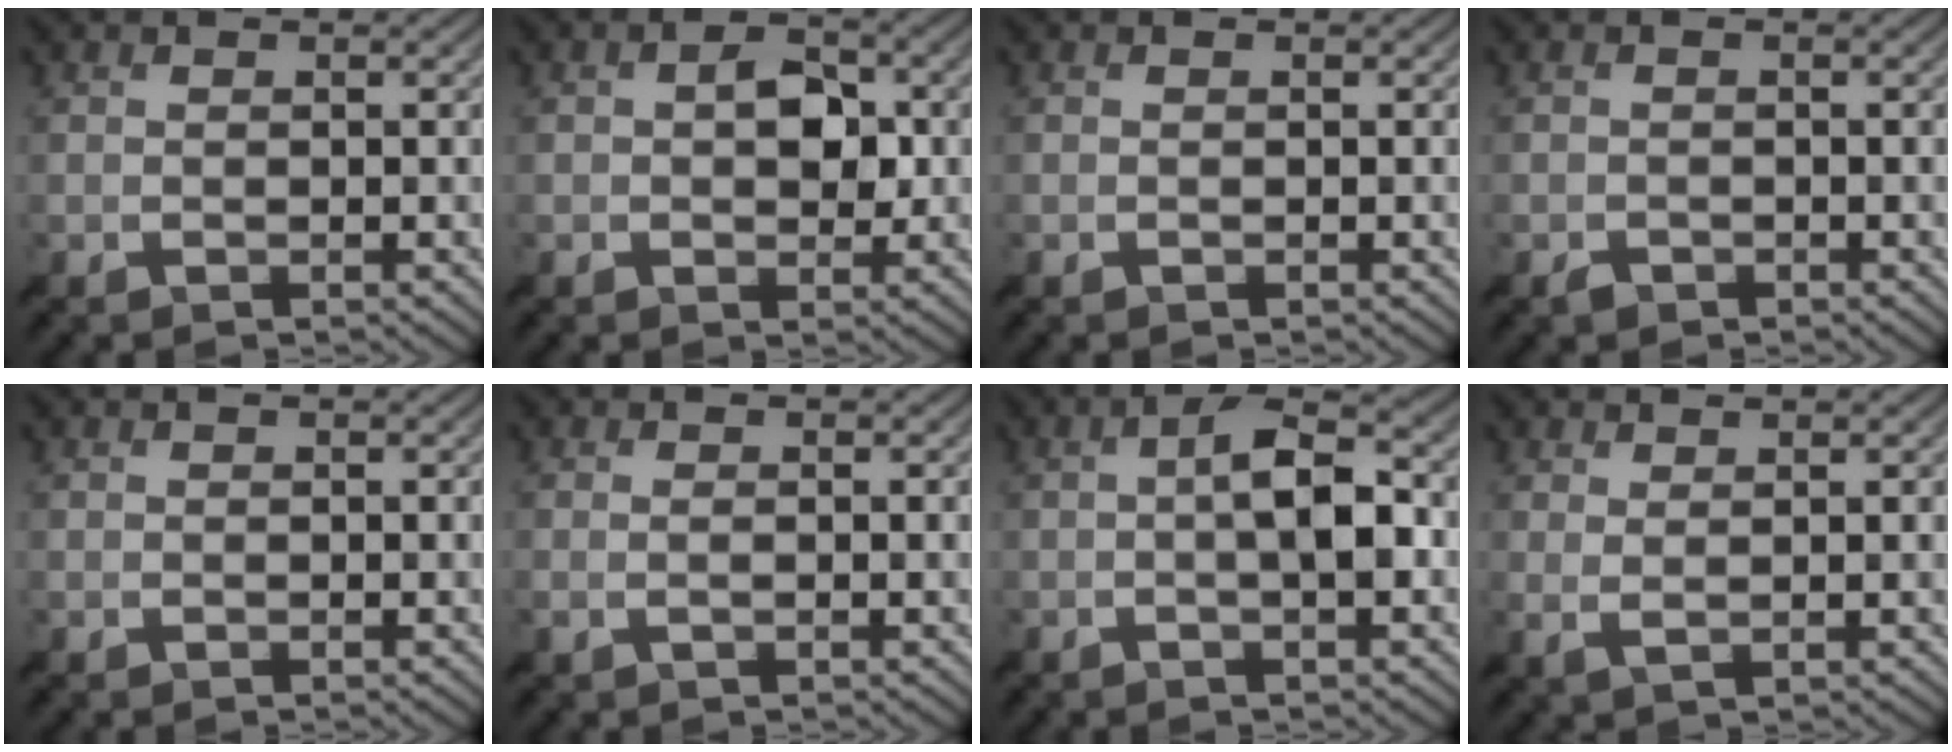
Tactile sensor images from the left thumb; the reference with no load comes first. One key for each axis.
{"total": 4.2, "fx": 0.2, "fy": 2.7, "fz": 3.3, "tx": -0.052, "ty": 0.003, "tz": -0.002}
{"total": 0.0}
{"total": 0.9, "fx": -0.7, "fy": 0.5, "fz": 0.3, "tx": -0.005, "ty": 0.000, "tz": -0.015}
{"total": 0.0}
{"total": 1.2, "fx": 0.0, "fy": 0.1, "fz": 1.2, "tx": -0.024, "ty": 0.003, "tz": -0.003}
{"total": 6.4, "fx": -0.5, "fy": 1.8, "fz": 6.1, "tx": -0.106, "ty": 0.019, "tz": -0.018}
{"total": 2.3, "fx": 1.1, "fy": 0.5, "fz": 2.0, "tx": -0.039, "ty": 0.004, "tz": 0.021}